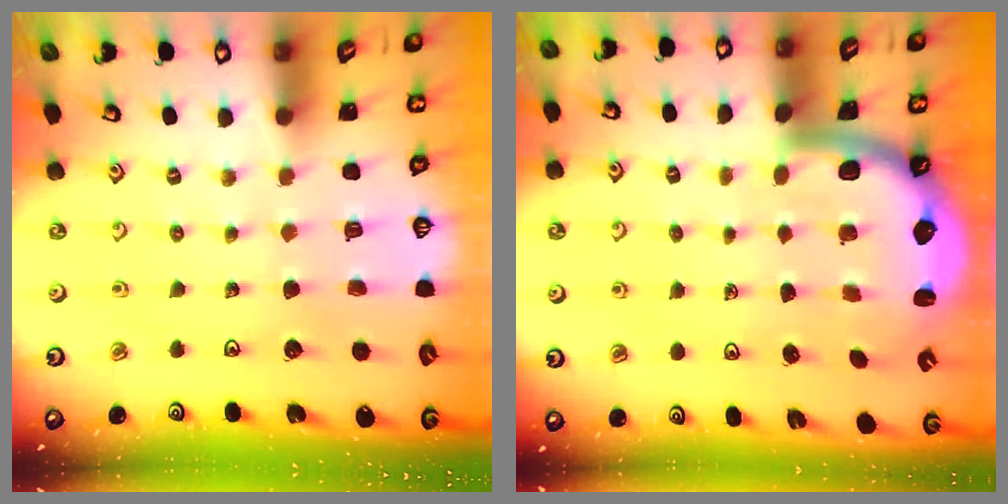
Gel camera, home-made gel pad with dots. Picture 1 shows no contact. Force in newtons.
{"total": 2.7, "press": 2.6, "slide": 0.5}